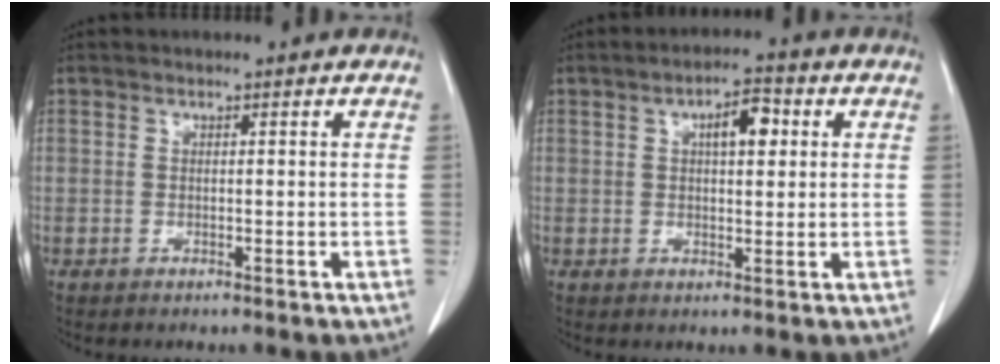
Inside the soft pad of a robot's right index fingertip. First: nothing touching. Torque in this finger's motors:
{"motor_torque": [0.44, 0.40, 0.10, 0.06]}